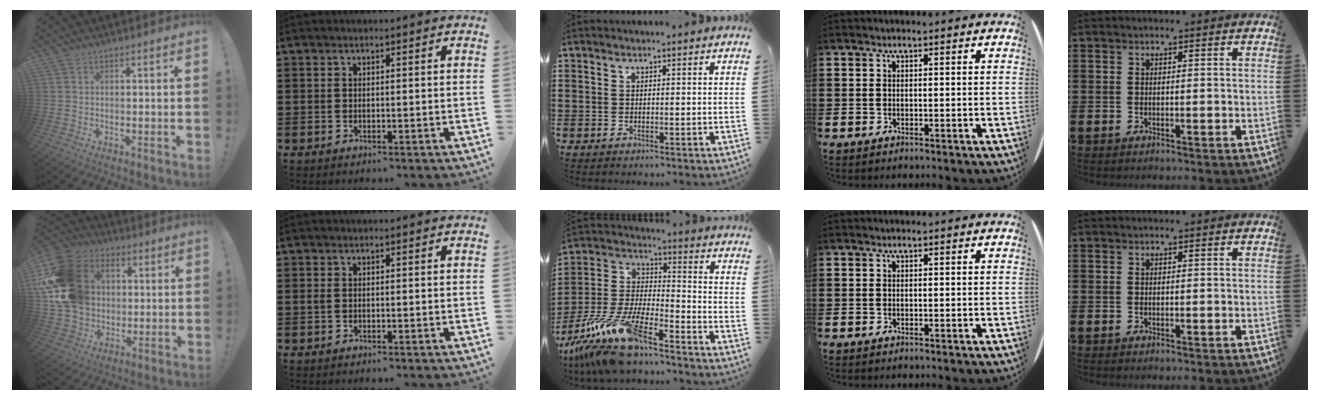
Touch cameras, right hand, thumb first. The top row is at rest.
{"thumb": {"total": 21.6, "force": [3.7, 17.5, 12.1], "torque": [-0.210, -0.004, 0.087]}, "index": {"total": 0.6, "force": [0.0, 0.3, 0.5], "torque": [-0.018, -0.001, -0.003]}, "middle": {"total": 13.2, "force": [-11.0, 1.8, 7.1], "torque": [-0.161, 0.006, -0.219]}}